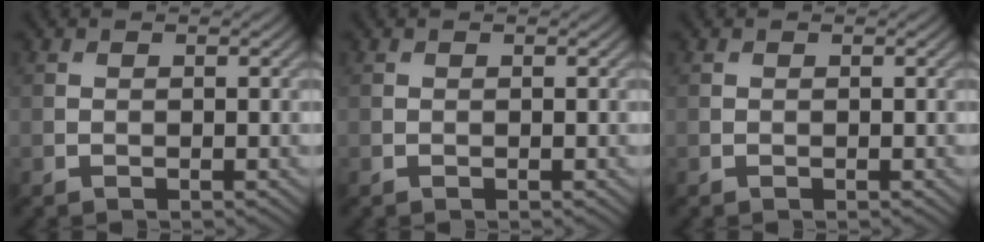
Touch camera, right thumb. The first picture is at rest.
{"total": 0.0}
{"total": 0.0}